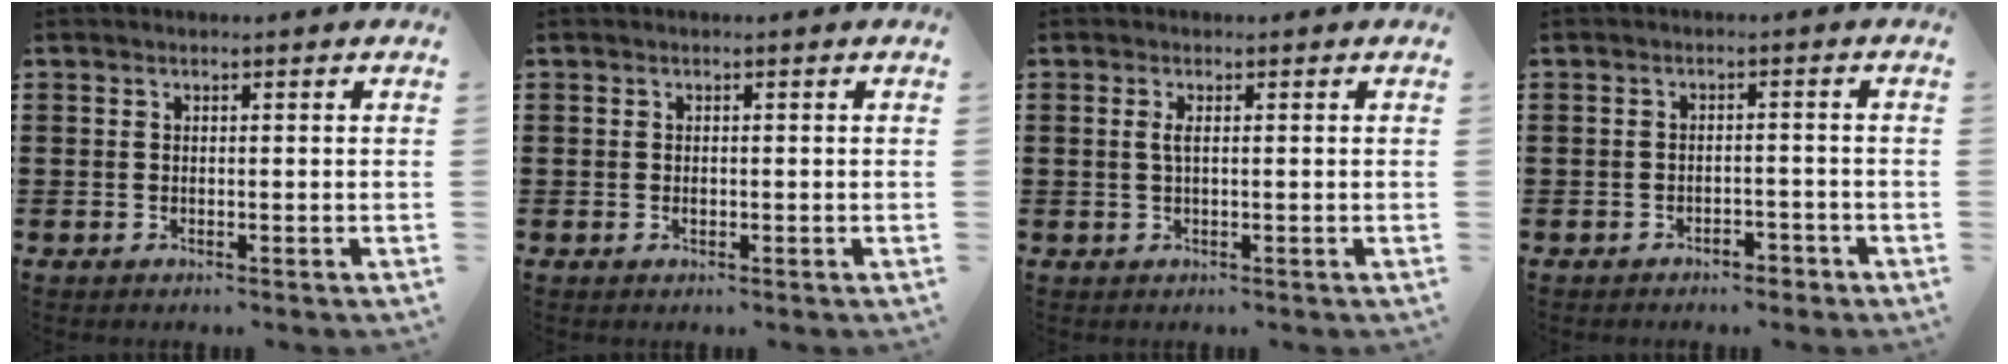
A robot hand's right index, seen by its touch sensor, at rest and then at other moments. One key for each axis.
{"total": 0.6, "fx": -0.1, "fy": 0.4, "fz": 0.5, "tx": -0.010, "ty": 0.000, "tz": -0.002}
{"total": 1.4, "fx": 0.1, "fy": 0.2, "fz": 1.4, "tx": -0.028, "ty": 0.000, "tz": 0.002}
{"total": 2.0, "fx": -1.9, "fy": 0.5, "fz": 0.3, "tx": -0.012, "ty": 0.000, "tz": -0.040}